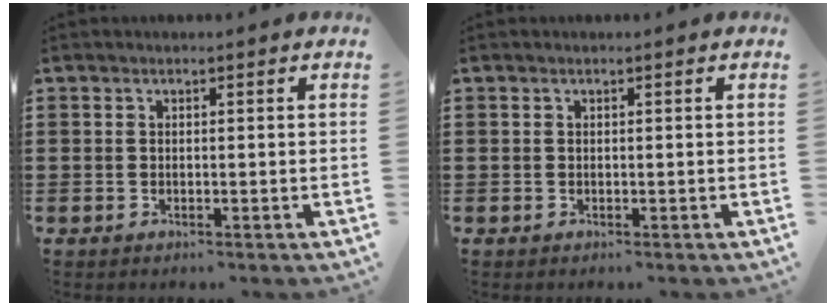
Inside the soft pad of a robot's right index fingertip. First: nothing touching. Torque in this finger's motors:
{"motor_torque": [0.08, 0.04, 0.00, 0.00]}